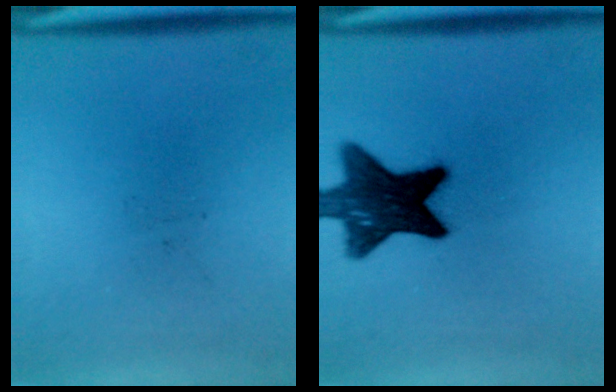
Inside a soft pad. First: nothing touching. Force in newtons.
{"total": 13.1}